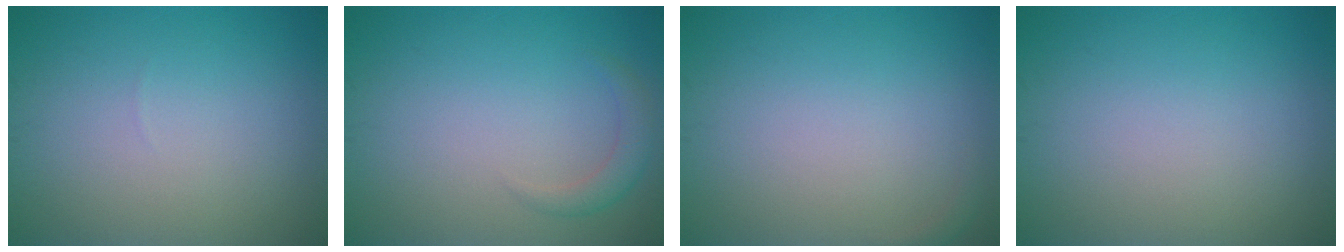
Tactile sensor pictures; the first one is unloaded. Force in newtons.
{"total": 1.8, "press": 1.8, "slide": 0.3}
{"total": 0.6, "press": 0.6, "slide": 0.1}
{"total": 0.0}